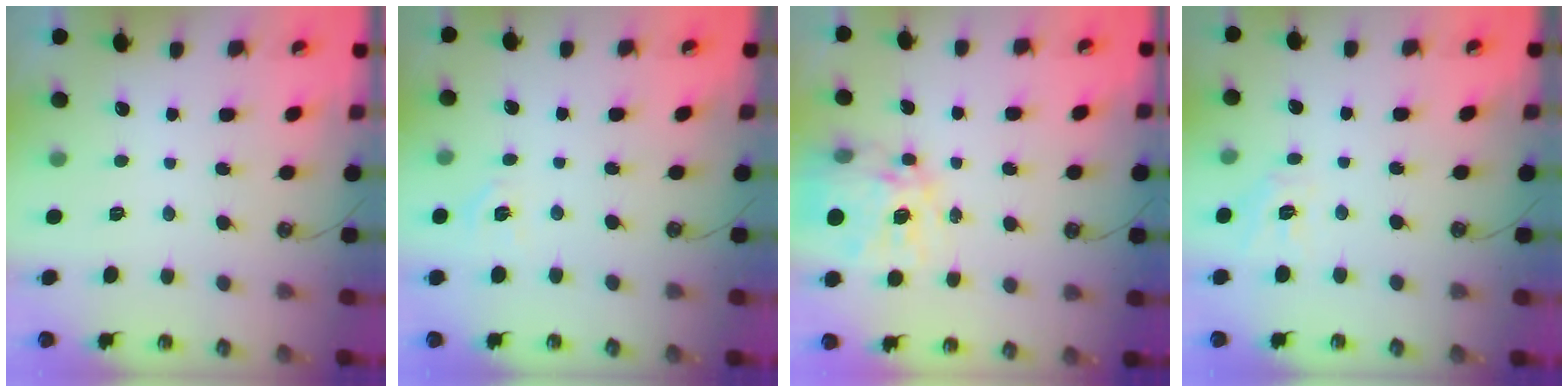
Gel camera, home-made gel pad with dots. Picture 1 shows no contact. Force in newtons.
{"total": 3.1, "press": 3.0, "slide": 0.3}
{"total": 14.4, "press": 14.4, "slide": 0.9}
{"total": 6.0, "press": 5.9, "slide": 0.4}